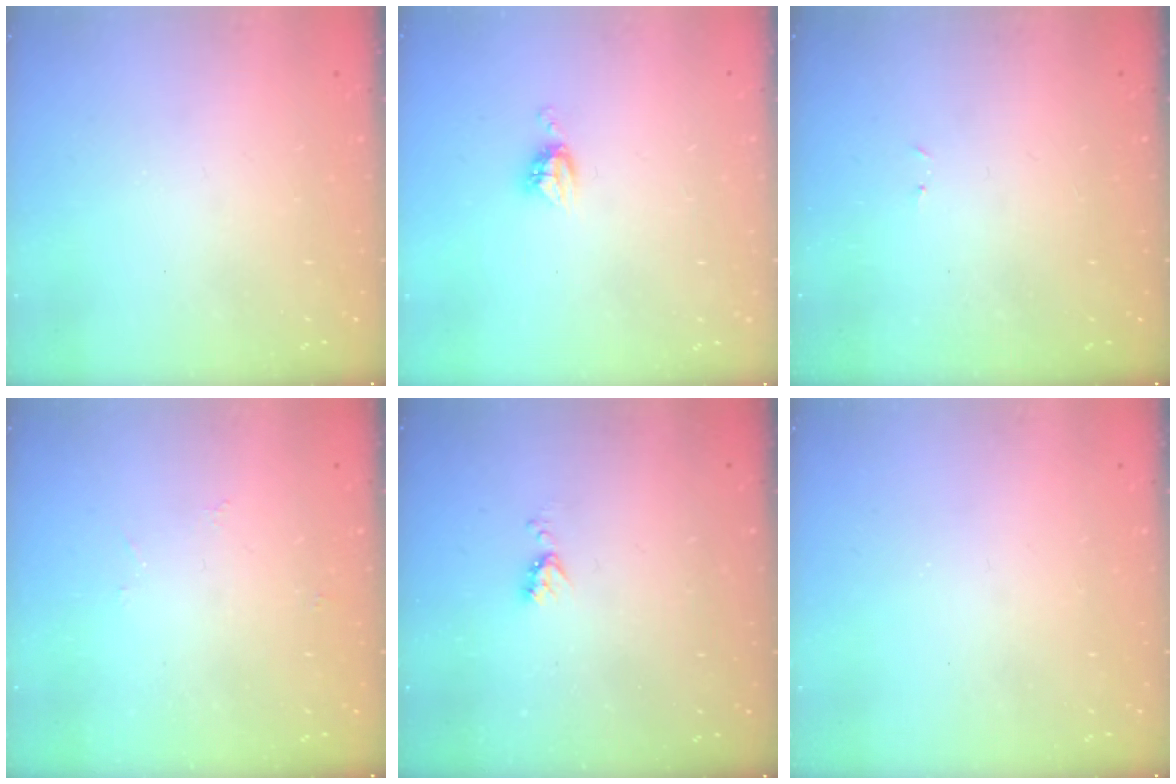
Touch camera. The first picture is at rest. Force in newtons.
{"total": 4.8, "press": 4.8, "slide": 0.2}
{"total": 3.0, "press": 2.9, "slide": 0.4}
{"total": 2.9, "press": 2.8, "slide": 0.8}
{"total": 4.3, "press": 4.3, "slide": 0.7}
{"total": 0.0}